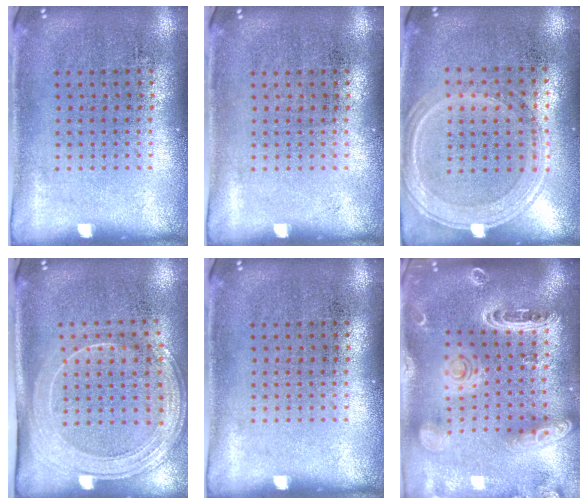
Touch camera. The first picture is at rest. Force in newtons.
{"total": 0.0}
{"total": 1.2, "press": 1.2, "slide": 0.4}
{"total": 2.0, "press": 1.8, "slide": 1.0}
{"total": 0.0}
{"total": 2.5, "press": 2.3, "slide": 1.2}